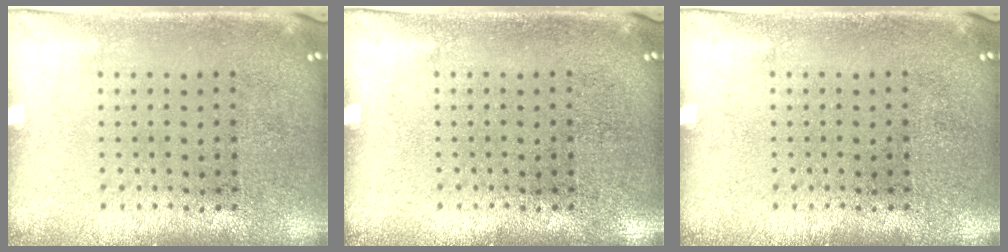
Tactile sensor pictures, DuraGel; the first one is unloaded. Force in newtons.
{"total": 0.0}
{"total": 0.0}